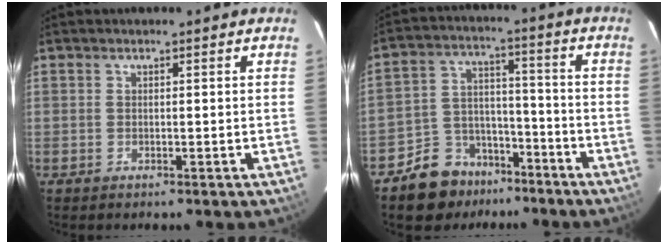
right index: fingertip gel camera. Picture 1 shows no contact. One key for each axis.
{"total": 10.4, "fx": -7.7, "fy": 6.7, "fz": 2.1, "tx": -0.054, "ty": 0.047, "tz": -0.115}